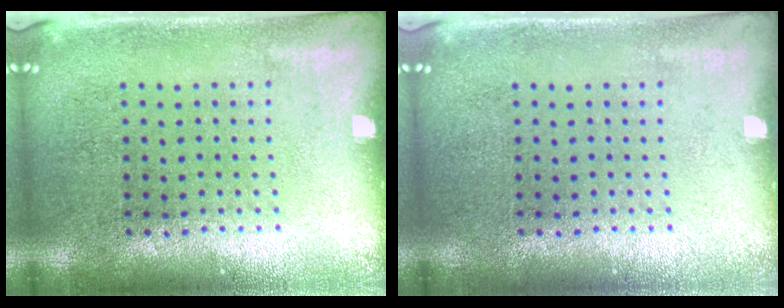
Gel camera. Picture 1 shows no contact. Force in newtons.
{"total": 0.0}